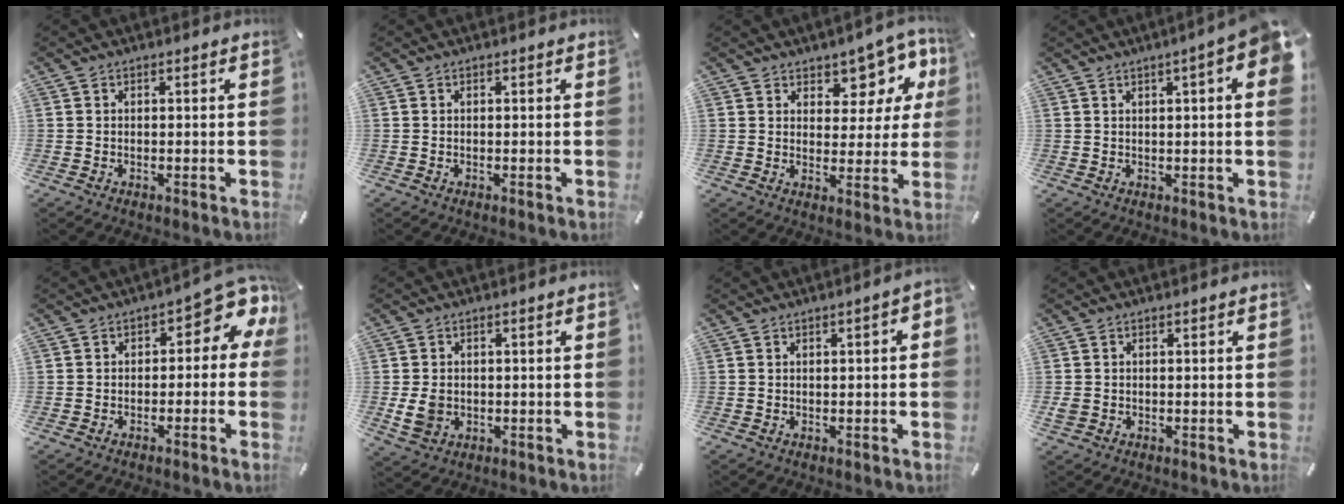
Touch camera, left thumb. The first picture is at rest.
{"total": 0.0}
{"total": 9.0, "force": [5.7, 5.7, 4.0], "torque": [-0.043, -0.051, 0.098]}
{"total": 6.3, "force": [2.7, 0.7, 5.7], "torque": [-0.092, -0.009, 0.044]}
{"total": 6.9, "force": [2.4, 3.9, 5.2], "torque": [-0.058, -0.025, 0.032]}
{"total": 4.8, "force": [-0.6, 3.9, 2.6], "torque": [-0.057, -0.002, -0.014]}
{"total": 2.0, "force": [-0.2, 0.7, 1.9], "torque": [-0.031, 0.004, -0.004]}
{"total": 1.5, "force": [-0.2, 1.3, 0.6], "torque": [-0.012, 0.003, -0.005]}